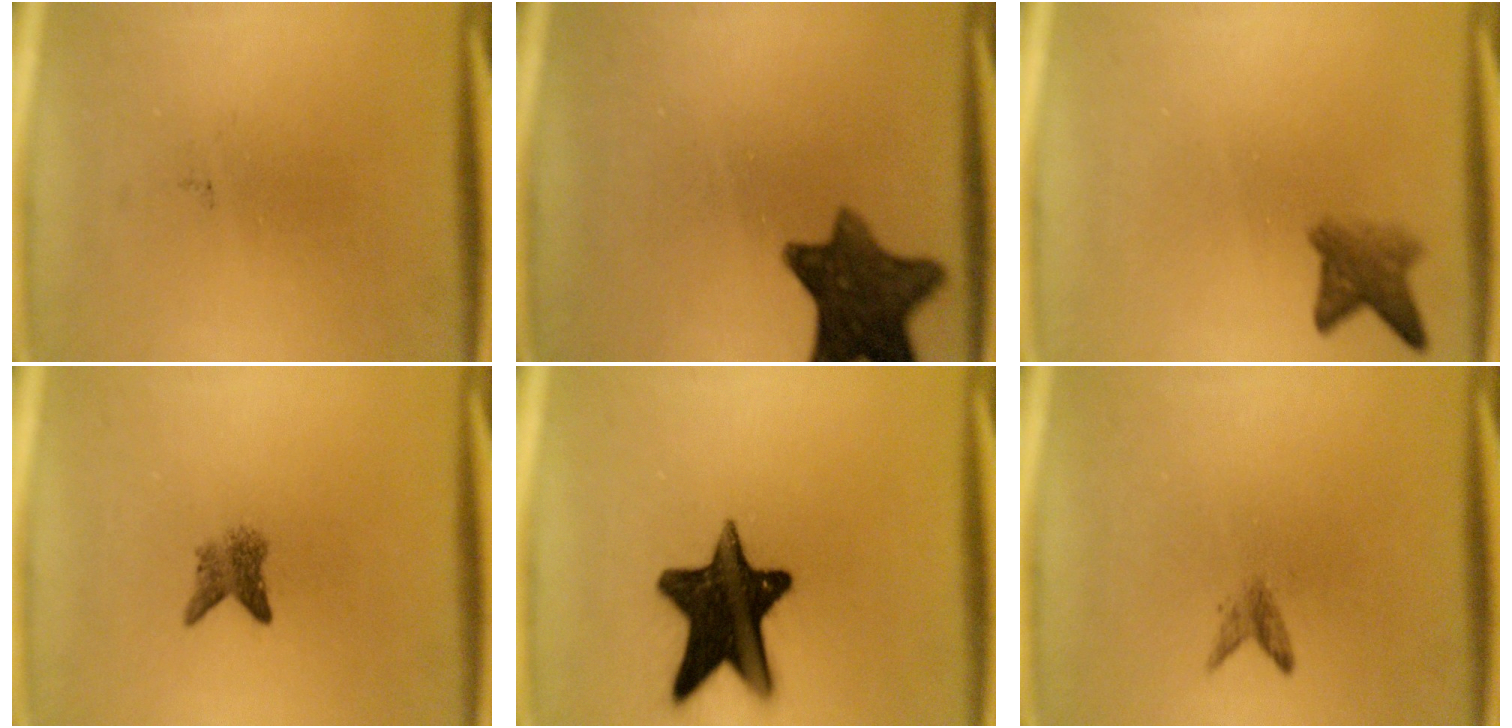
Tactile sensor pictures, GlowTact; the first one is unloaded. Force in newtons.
{"total": 10.9}
{"total": 3.4}
{"total": 2.6}
{"total": 16.5}
{"total": 1.3}